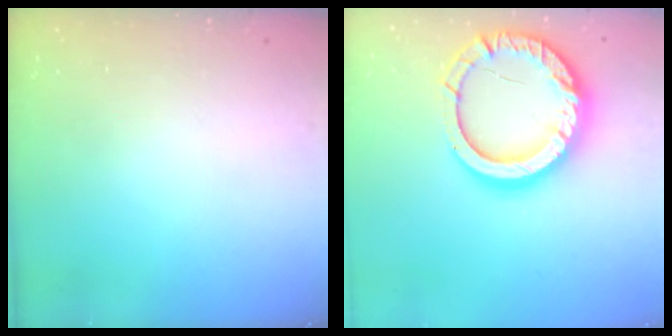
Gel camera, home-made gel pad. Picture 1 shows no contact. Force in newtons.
{"total": 19.7, "press": 19.6, "slide": 1.7}